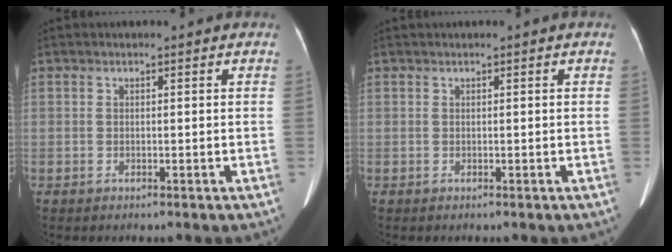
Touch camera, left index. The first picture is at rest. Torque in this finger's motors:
{"motor_torque": [0.25, -0.24, 0.04, 0.06]}